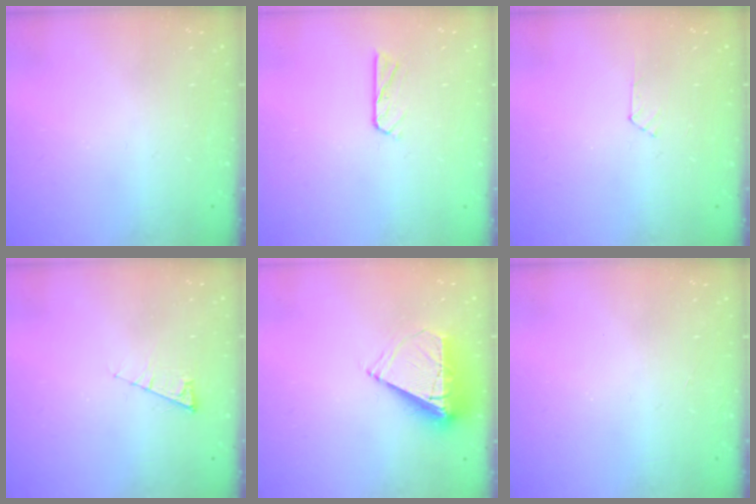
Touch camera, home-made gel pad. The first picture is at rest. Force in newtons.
{"total": 4.6, "press": 4.6, "slide": 0.6}
{"total": 2.8, "press": 2.7, "slide": 0.5}
{"total": 5.5, "press": 5.4, "slide": 0.8}
{"total": 8.9, "press": 8.9, "slide": 0.3}
{"total": 0.0}